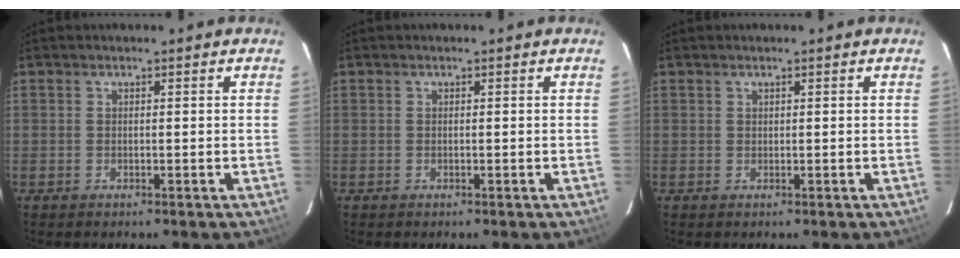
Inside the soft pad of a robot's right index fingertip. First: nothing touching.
{"total": 0.0}
{"total": 0.0}